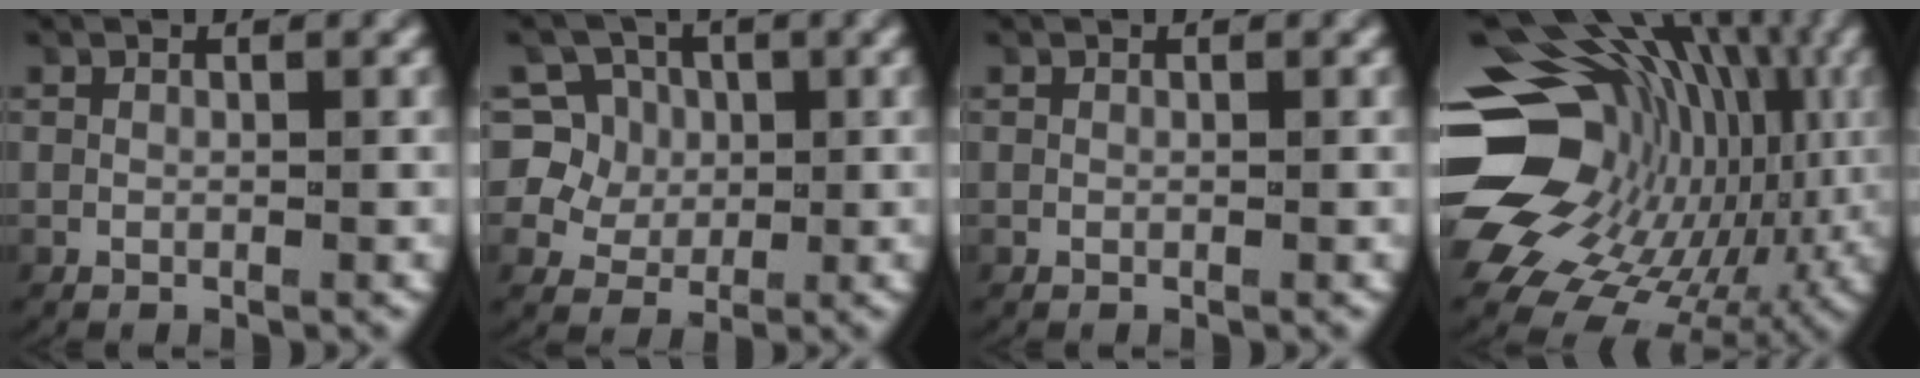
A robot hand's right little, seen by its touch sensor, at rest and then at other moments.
{"total": 8.6, "force": [0.7, 7.9, 3.3], "torque": [-0.091, -0.023, 0.013]}
{"total": 0.0}
{"total": 22.6, "force": [1.4, 17.2, 14.6], "torque": [-0.257, -0.029, 0.023]}